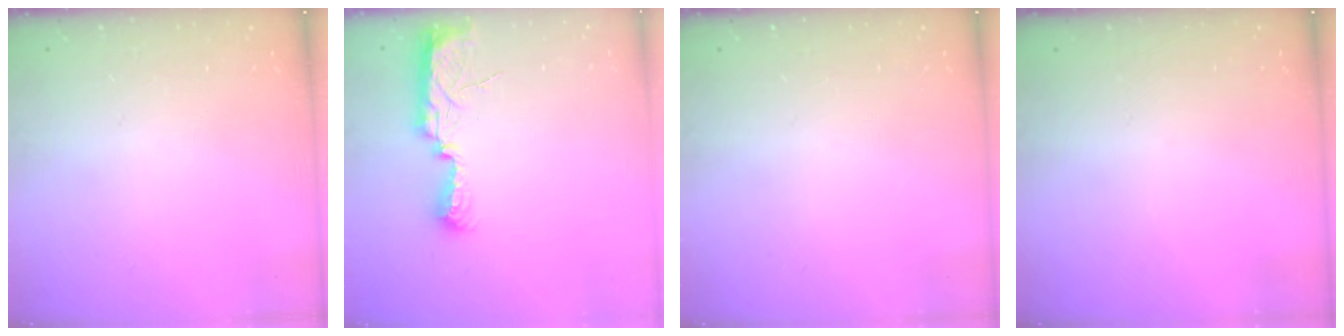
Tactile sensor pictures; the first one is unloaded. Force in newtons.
{"total": 10.6, "press": 9.2, "slide": 5.3}
{"total": 0.0}
{"total": 0.0}